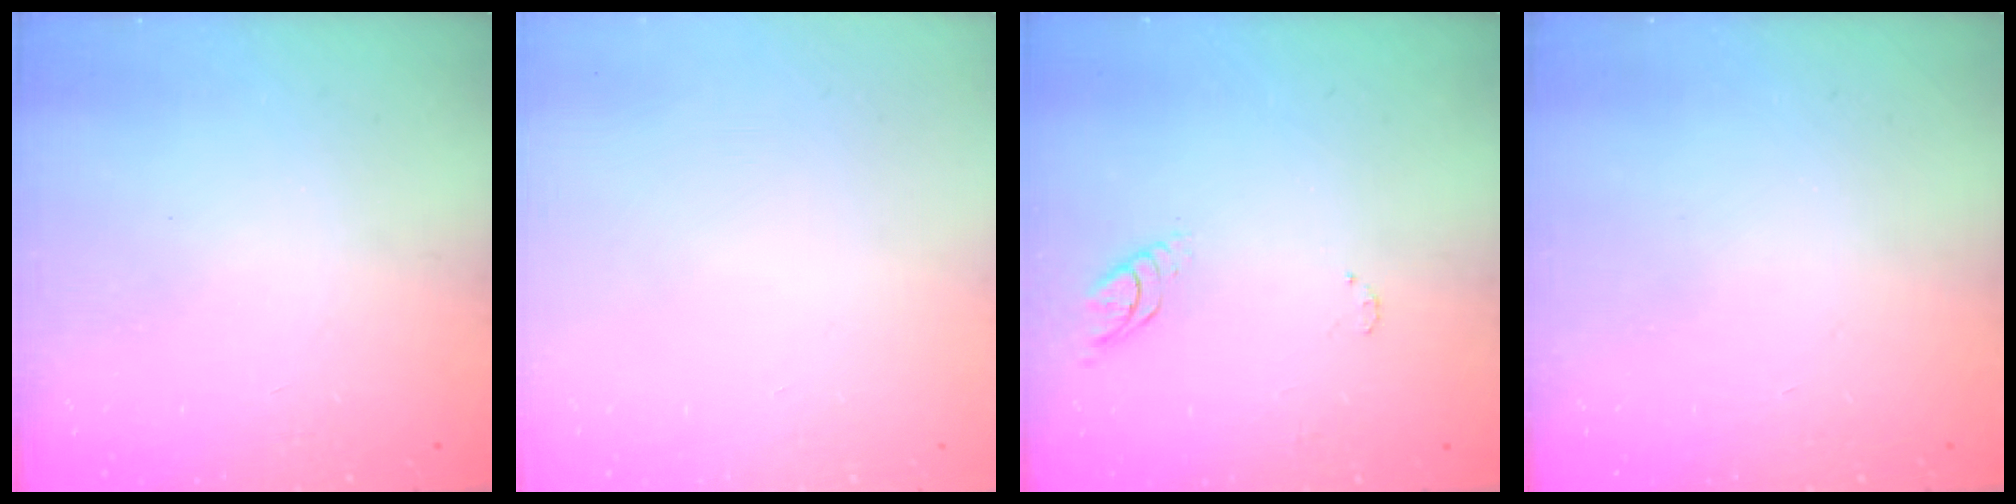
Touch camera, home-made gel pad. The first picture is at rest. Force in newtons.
{"total": 0.0}
{"total": 4.6, "press": 4.6, "slide": 0.5}
{"total": 0.0}